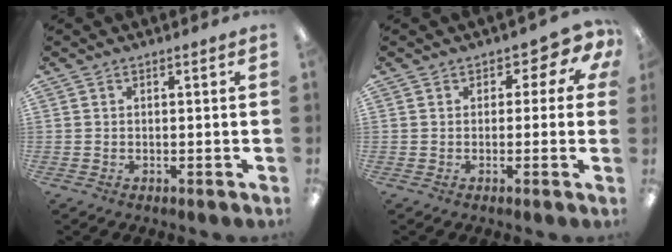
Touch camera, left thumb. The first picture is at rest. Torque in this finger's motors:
{"motor_torque": [-0.29, 0.20, -0.13, 0.04, 0.00]}